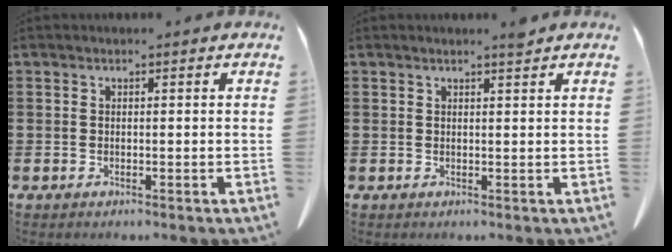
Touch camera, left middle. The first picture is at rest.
{"total": 1.4, "force": [1.2, -0.2, 0.5], "torque": [-0.011, -0.005, 0.024]}